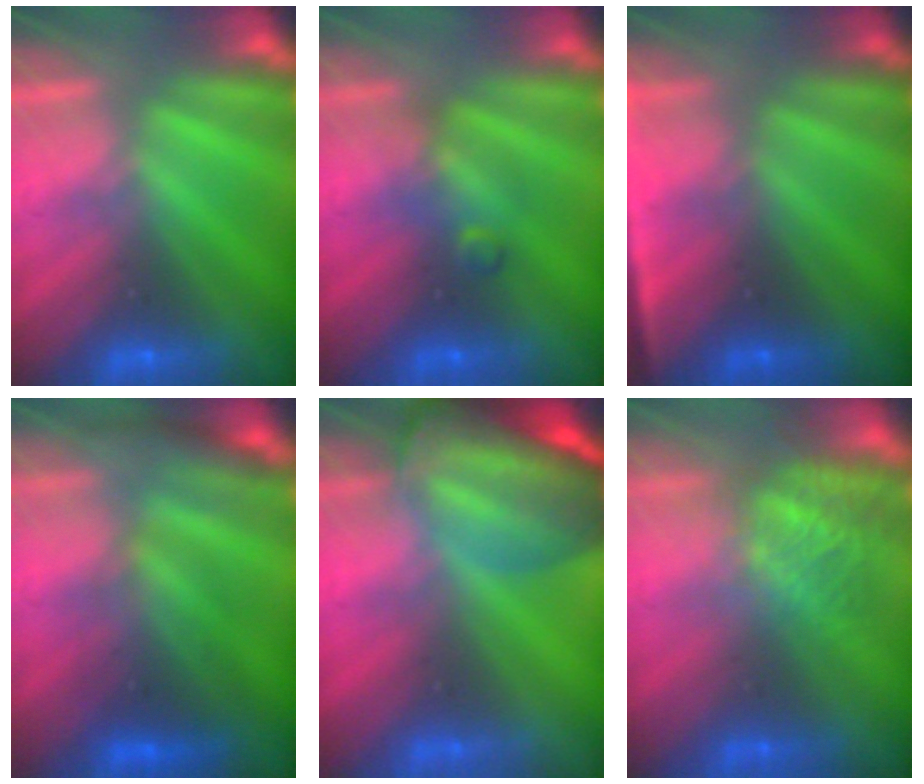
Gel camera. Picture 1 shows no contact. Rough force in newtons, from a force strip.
{"total": 2.4}
{"total": 4.8}
{"total": 2.4}
{"total": 7.2}
{"total": 4.9}